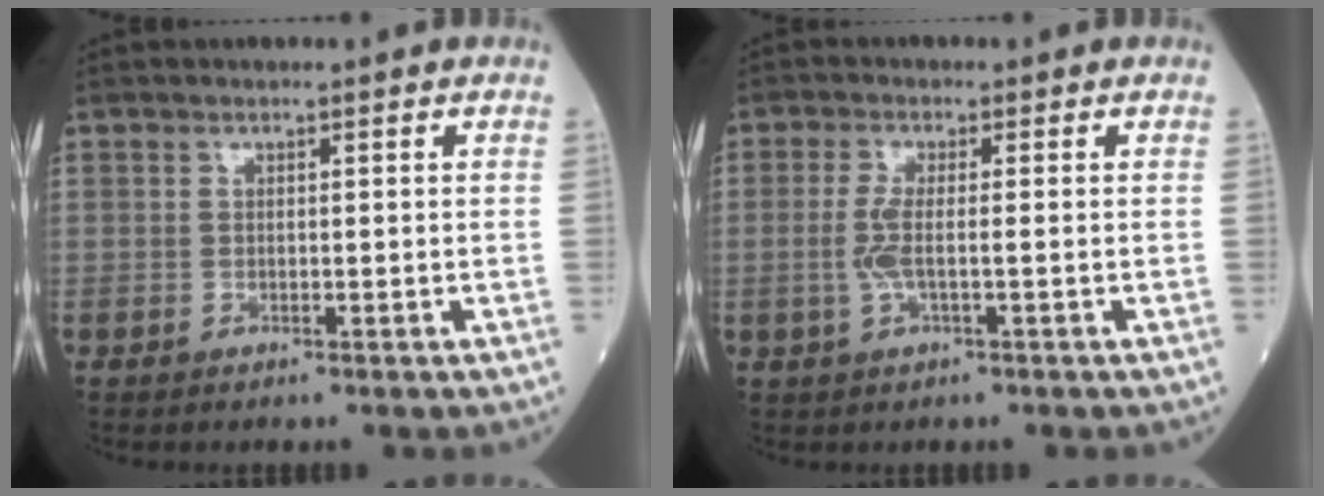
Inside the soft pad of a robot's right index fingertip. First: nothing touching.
{"total": 3.4, "force": [-0.6, 0.6, 3.3], "torque": [-0.085, -0.006, -0.014]}